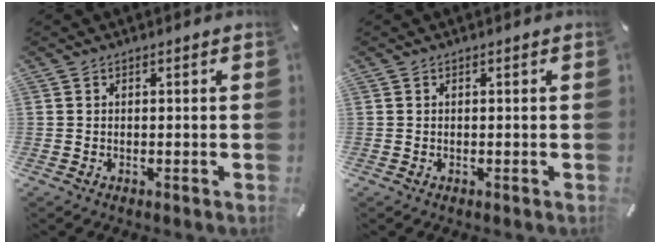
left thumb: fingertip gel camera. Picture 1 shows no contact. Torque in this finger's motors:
{"motor_torque": [0.06, 0.11, -0.06, 0.01, 0.00]}